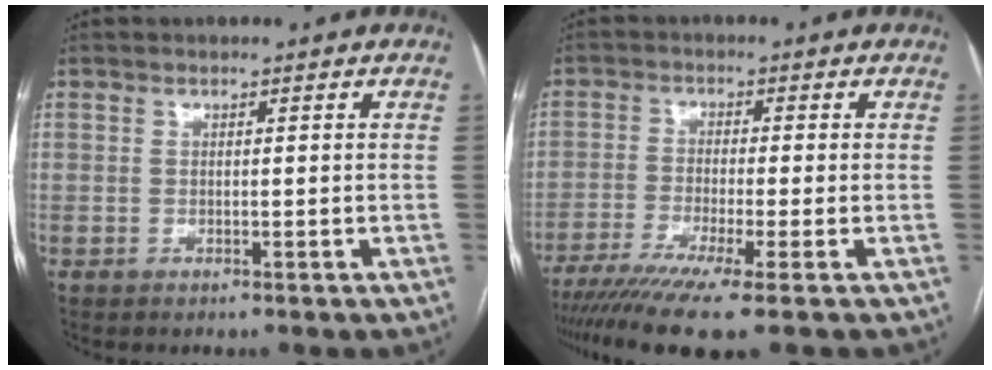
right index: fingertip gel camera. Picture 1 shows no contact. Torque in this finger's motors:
{"motor_torque": [1.55, -0.59, 0.78, 0.16]}